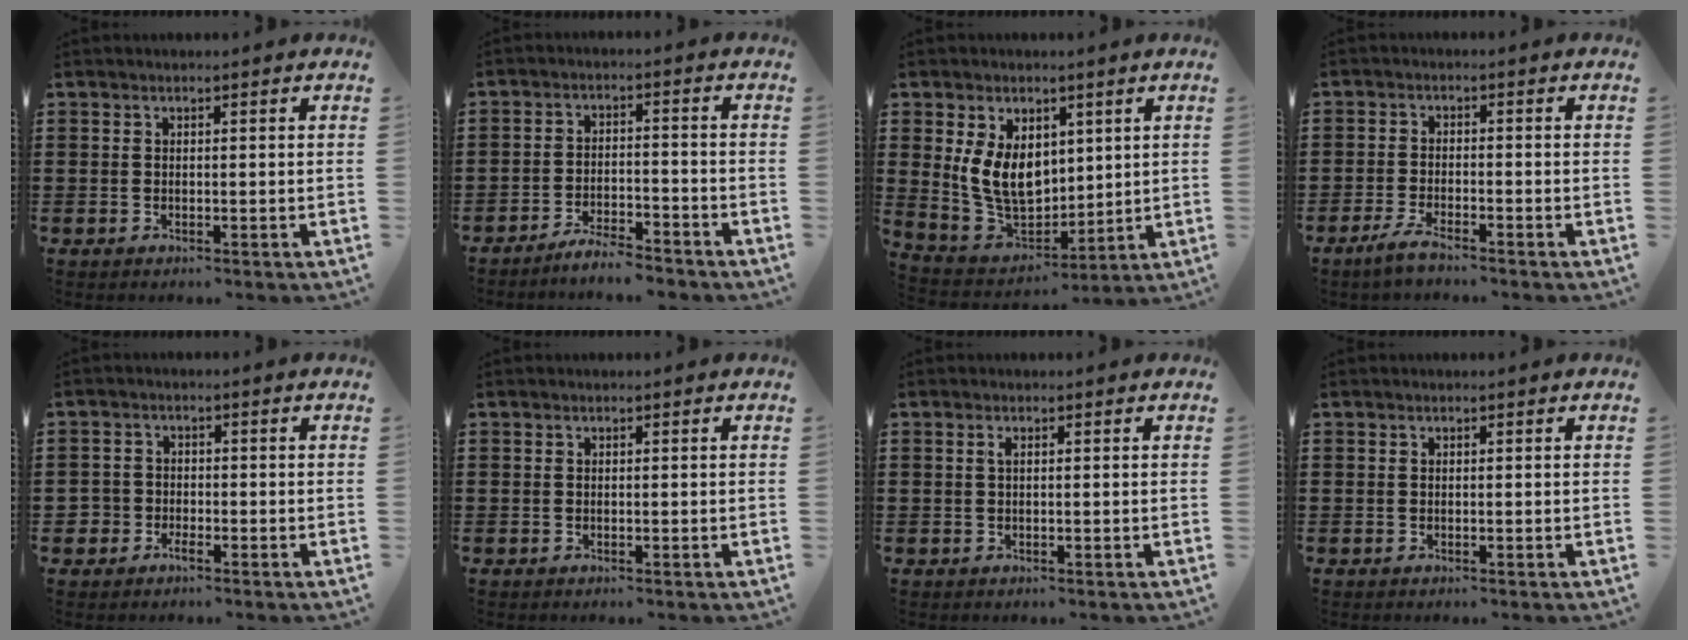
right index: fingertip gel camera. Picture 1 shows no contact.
{"total": 4.2, "force": [-4.1, 0.1, 1.0], "torque": [-0.019, 0.005, -0.083]}
{"total": 9.4, "force": [2.2, 6.8, 6.1], "torque": [-0.150, 0.002, 0.041]}
{"total": 2.9, "force": [-2.4, 0.3, 1.5], "torque": [-0.033, 0.002, -0.048]}
{"total": 2.5, "force": [-1.8, 1.6, 0.4], "torque": [-0.015, 0.002, -0.041]}
{"total": 0.0}
{"total": 0.7, "force": [0.1, 0.1, 0.7], "torque": [-0.014, 0.000, 0.002]}
{"total": 0.0}